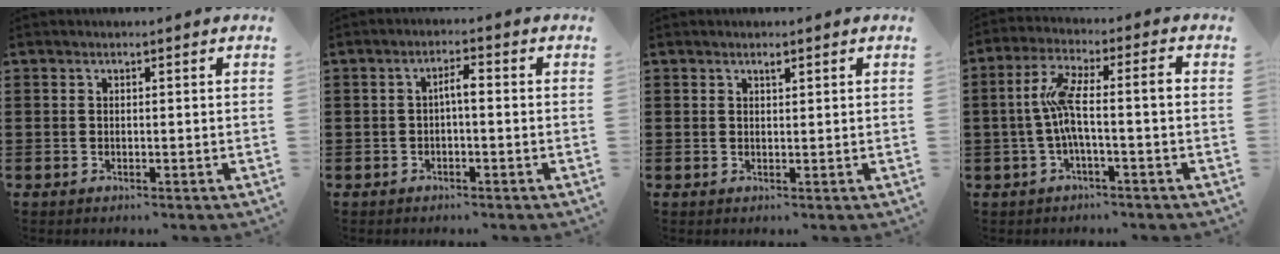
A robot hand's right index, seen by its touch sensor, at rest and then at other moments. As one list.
[{"total": 2.3, "force": [-0.5, 0.5, 2.2], "torque": [-0.042, 0.006, -0.012]}, {"total": 0.8, "force": [0.6, 0.2, 0.5], "torque": [-0.011, 0.000, 0.010]}, {"total": 7.7, "force": [-0.7, 1.4, 7.5], "torque": [-0.156, 0.000, -0.023]}]